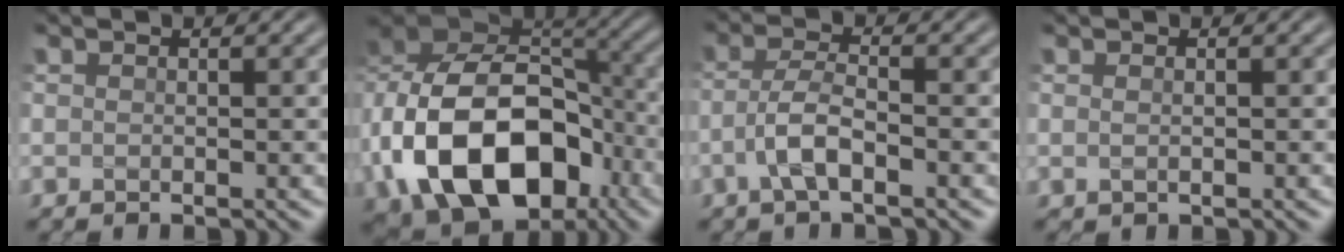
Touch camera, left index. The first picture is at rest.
{"total": 15.9, "force": [-4.8, 10.9, 10.6], "torque": [-0.185, -0.009, -0.084]}
{"total": 3.2, "force": [-1.4, 0.9, 2.7], "torque": [-0.058, 0.009, -0.035]}
{"total": 0.8, "force": [0.4, 0.4, 0.6], "torque": [0.003, -0.003, -0.002]}